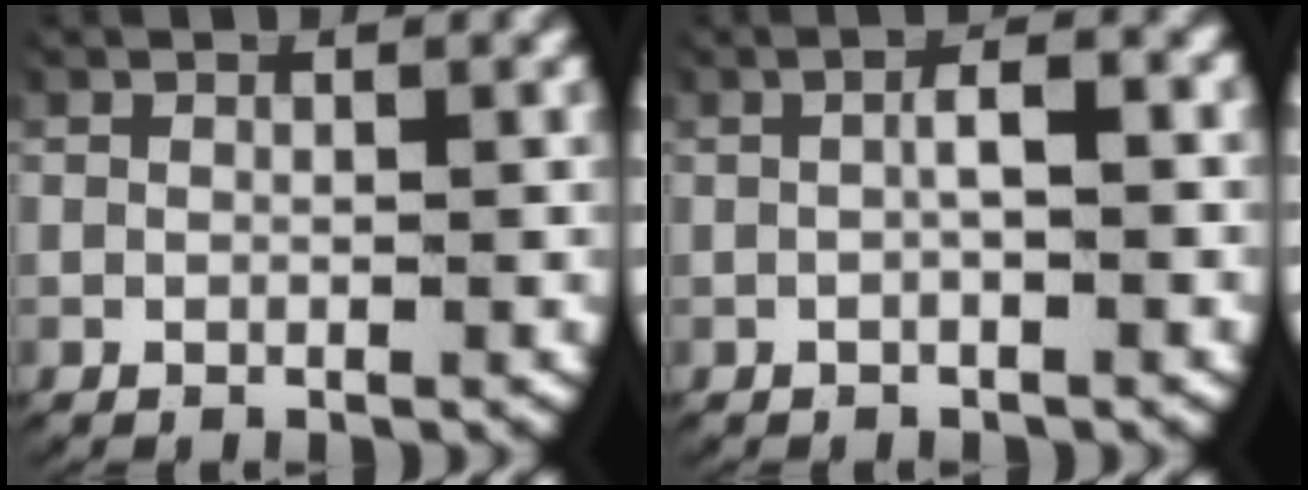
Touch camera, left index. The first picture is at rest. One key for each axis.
{"total": 1.9, "fx": -0.1, "fy": 0.4, "fz": 1.9, "tx": -0.031, "ty": 0.007, "tz": -0.004}